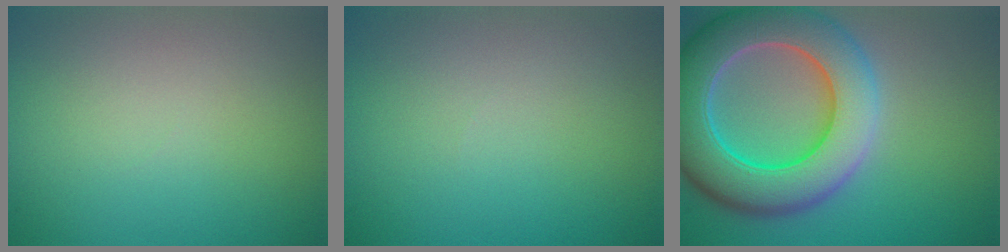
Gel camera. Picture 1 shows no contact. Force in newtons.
{"total": 0.0}
{"total": 11.2, "press": 11.2, "slide": 0.6}